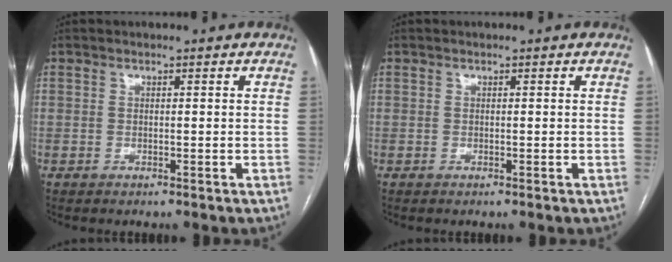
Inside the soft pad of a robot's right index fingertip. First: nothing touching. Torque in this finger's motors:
{"motor_torque": [0.00, 0.00, 0.00, 0.01]}